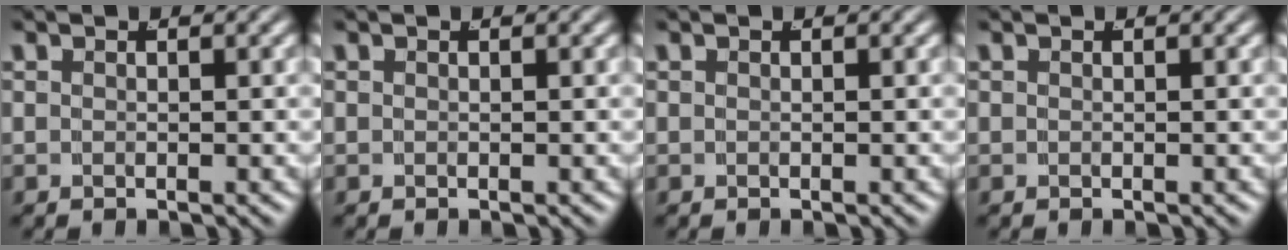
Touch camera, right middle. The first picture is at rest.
{"total": 0.0}
{"total": 0.0}
{"total": 0.0}